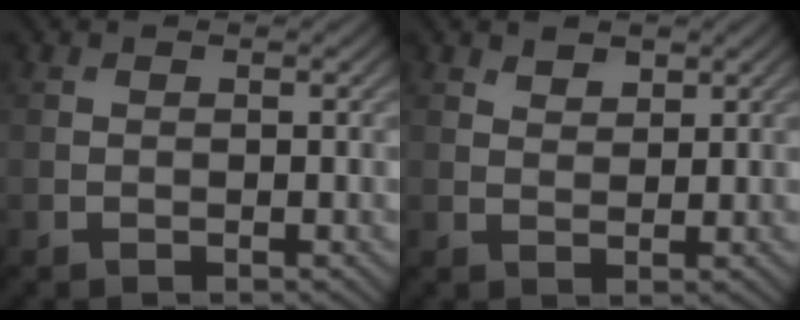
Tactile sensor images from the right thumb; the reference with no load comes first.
{"total": 1.8, "force": [1.4, 0.9, 0.7], "torque": [-0.015, -0.003, 0.028]}